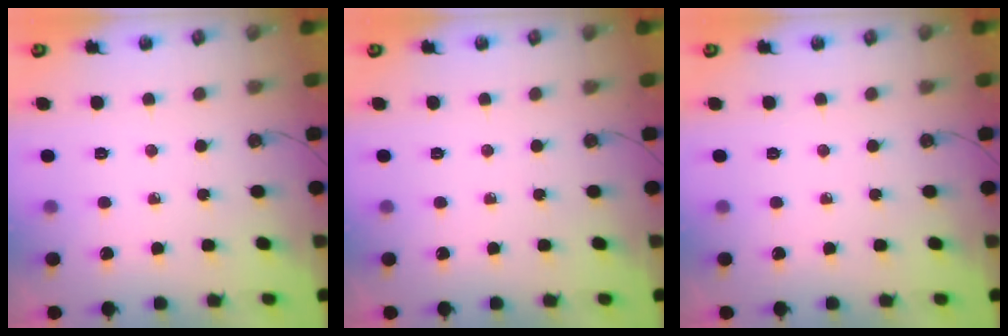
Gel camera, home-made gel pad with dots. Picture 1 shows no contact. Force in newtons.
{"total": 0.0}
{"total": 0.0}